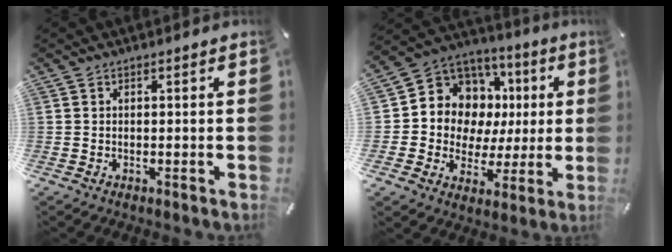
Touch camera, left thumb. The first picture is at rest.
{"total": 10.6, "force": [2.6, 9.9, 2.8], "torque": [-0.054, -0.042, 0.058]}